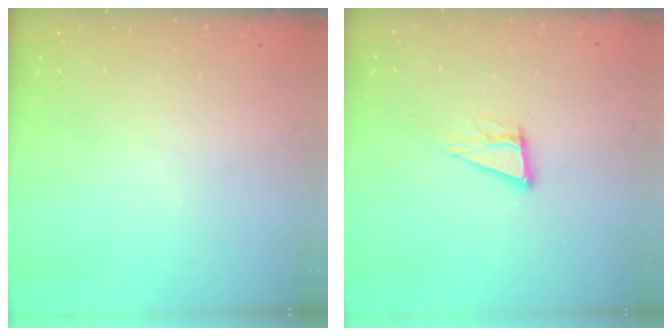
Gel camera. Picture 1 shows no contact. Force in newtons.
{"total": 10.3, "press": 9.7, "slide": 3.3}